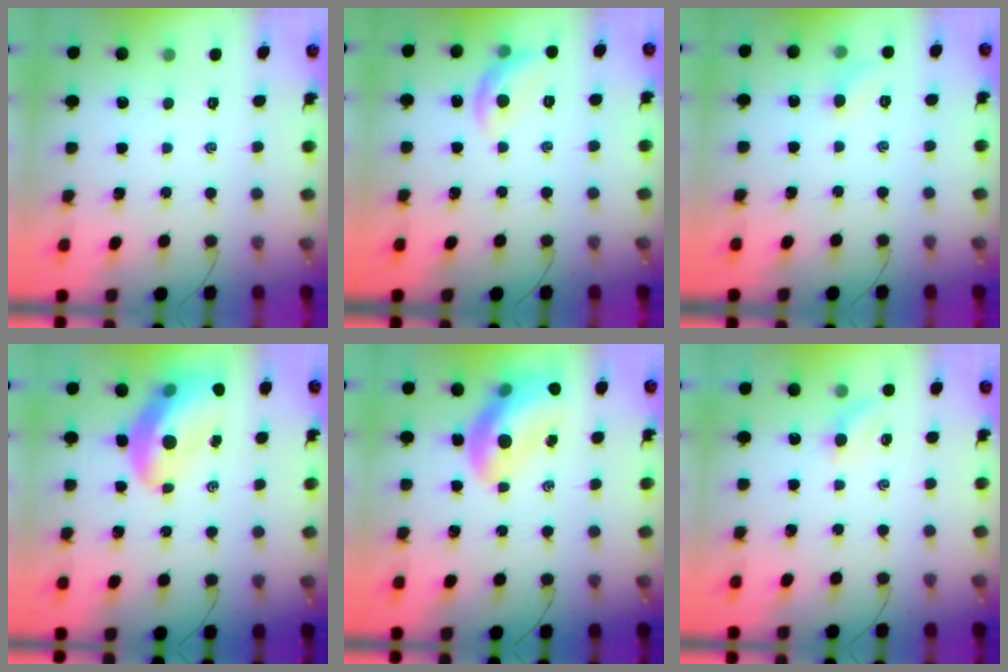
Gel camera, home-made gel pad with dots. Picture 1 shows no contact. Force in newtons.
{"total": 8.9, "press": 8.9, "slide": 0.3}
{"total": 4.8, "press": 4.5, "slide": 1.4}
{"total": 13.3, "press": 12.8, "slide": 3.7}
{"total": 13.6, "press": 13.1, "slide": 3.7}
{"total": 3.4, "press": 3.2, "slide": 1.2}